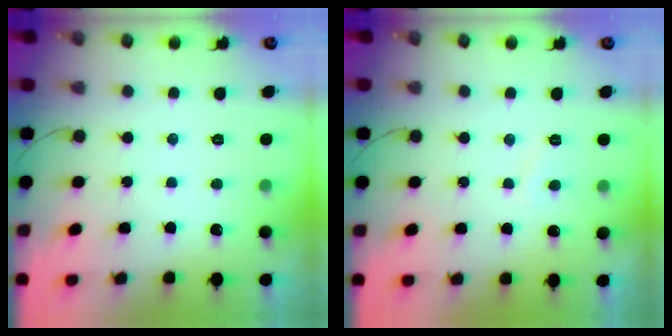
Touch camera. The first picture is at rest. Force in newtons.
{"total": 1.1, "press": 1.0, "slide": 0.4}